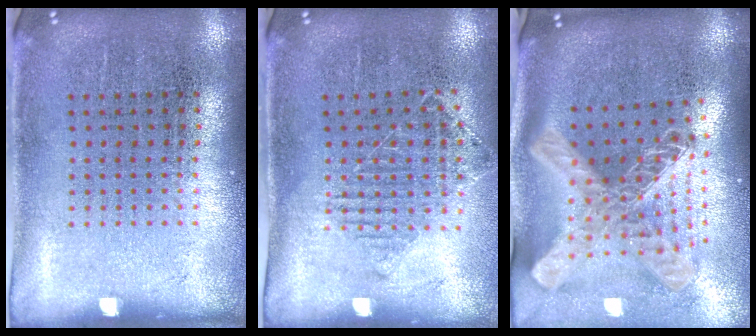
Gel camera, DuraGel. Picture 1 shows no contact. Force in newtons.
{"total": 1.1, "press": 1.0, "slide": 0.5}
{"total": 3.0, "press": 2.1, "slide": 2.1}